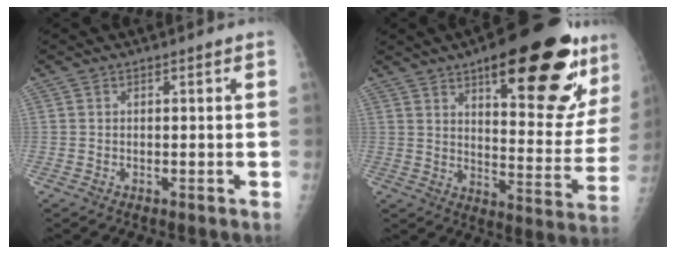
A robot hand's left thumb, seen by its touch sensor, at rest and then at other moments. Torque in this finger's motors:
{"motor_torque": [2.61, 1.73, 1.57, -1.21, 0.39]}